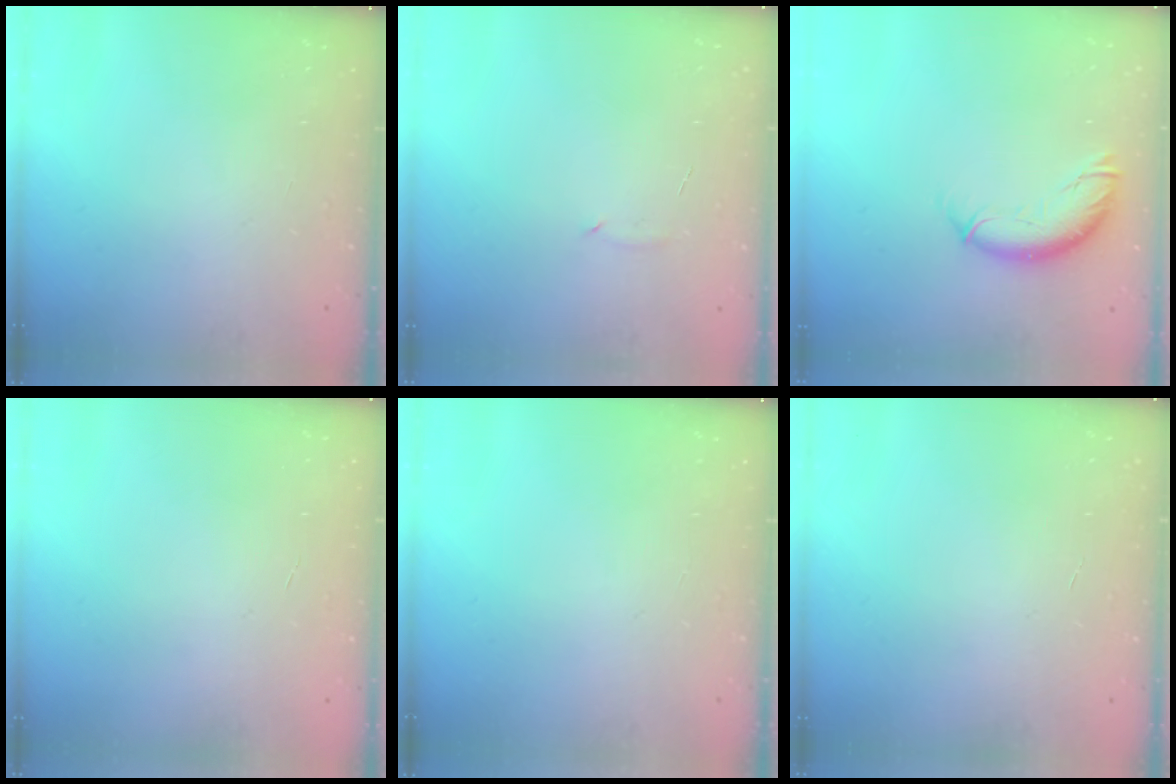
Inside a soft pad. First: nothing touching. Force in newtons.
{"total": 5.0, "press": 4.9, "slide": 1.1}
{"total": 10.1, "press": 10.1, "slide": 0.6}
{"total": 0.0}
{"total": 0.0}
{"total": 0.0}